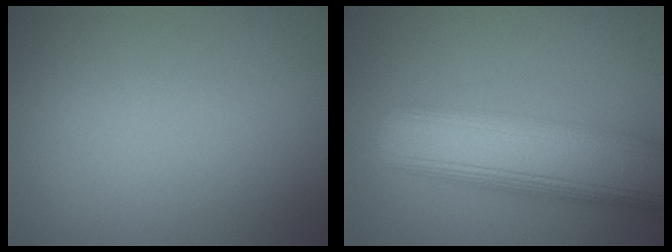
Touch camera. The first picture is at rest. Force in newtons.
{"total": 10.2, "press": 10.2, "slide": 0.5}